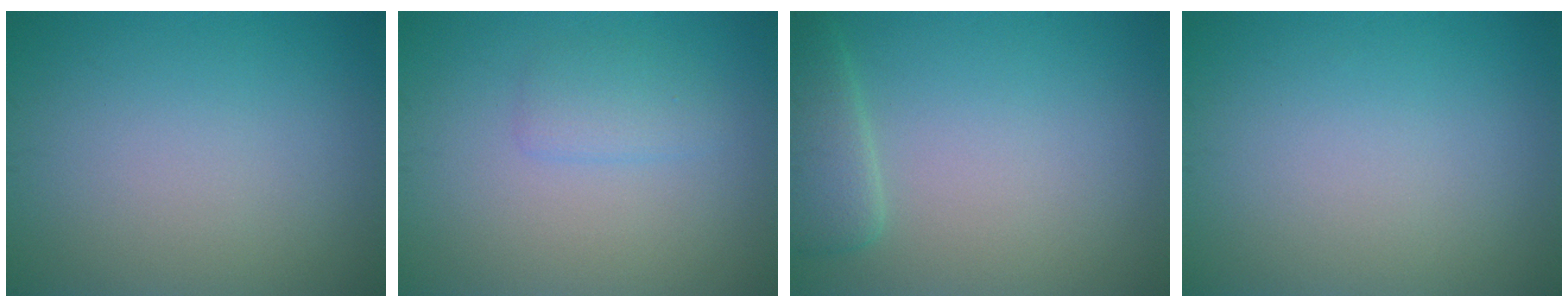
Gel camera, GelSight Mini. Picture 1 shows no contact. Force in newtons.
{"total": 1.7, "press": 1.7, "slide": 0.2}
{"total": 2.9, "press": 2.9, "slide": 0.3}
{"total": 0.0}